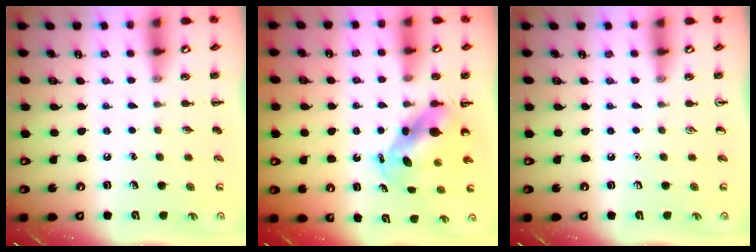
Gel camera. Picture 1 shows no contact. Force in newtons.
{"total": 5.1, "press": 5.0, "slide": 0.9}
{"total": 0.0}